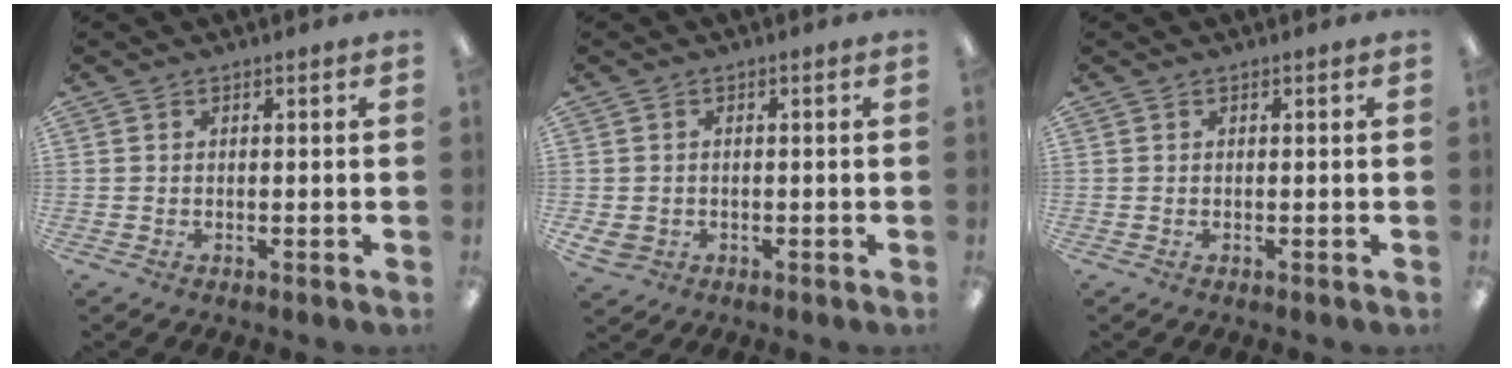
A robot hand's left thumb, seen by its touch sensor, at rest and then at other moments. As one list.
[{"total": 2.7, "force": [-0.8, 2.4, 0.9], "torque": [-0.030, -0.001, -0.019]}, {"total": 0.0}]